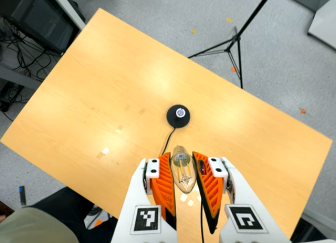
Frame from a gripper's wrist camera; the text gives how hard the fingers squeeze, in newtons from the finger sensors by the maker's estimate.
{"total": 20.3, "left": 22.8, "right": 17.8}